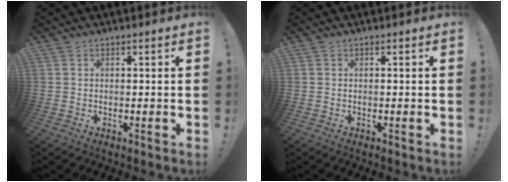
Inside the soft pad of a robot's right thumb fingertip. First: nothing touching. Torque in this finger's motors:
{"motor_torque": [-0.25, -0.41, -0.34, 0.33, -0.05]}